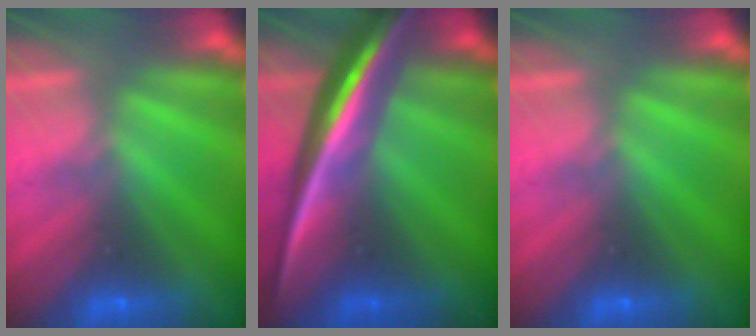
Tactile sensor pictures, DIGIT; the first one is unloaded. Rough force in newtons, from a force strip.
{"total": 8.6}
{"total": 0.0}